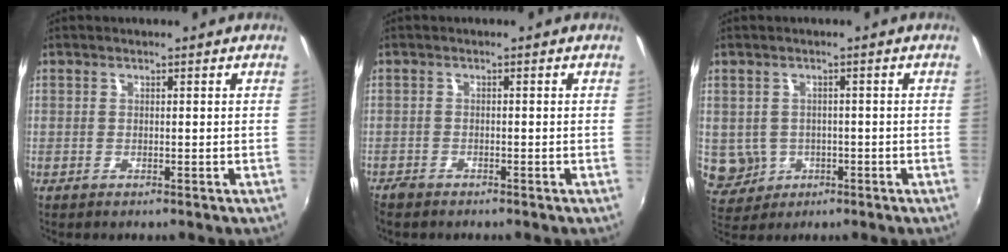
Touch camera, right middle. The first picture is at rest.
{"total": 2.0, "force": [-1.8, 0.8, 0.4], "torque": [-0.016, -0.006, -0.037]}
{"total": 5.3, "force": [-0.9, 5.0, 1.5], "torque": [-0.043, 0.003, 0.001]}